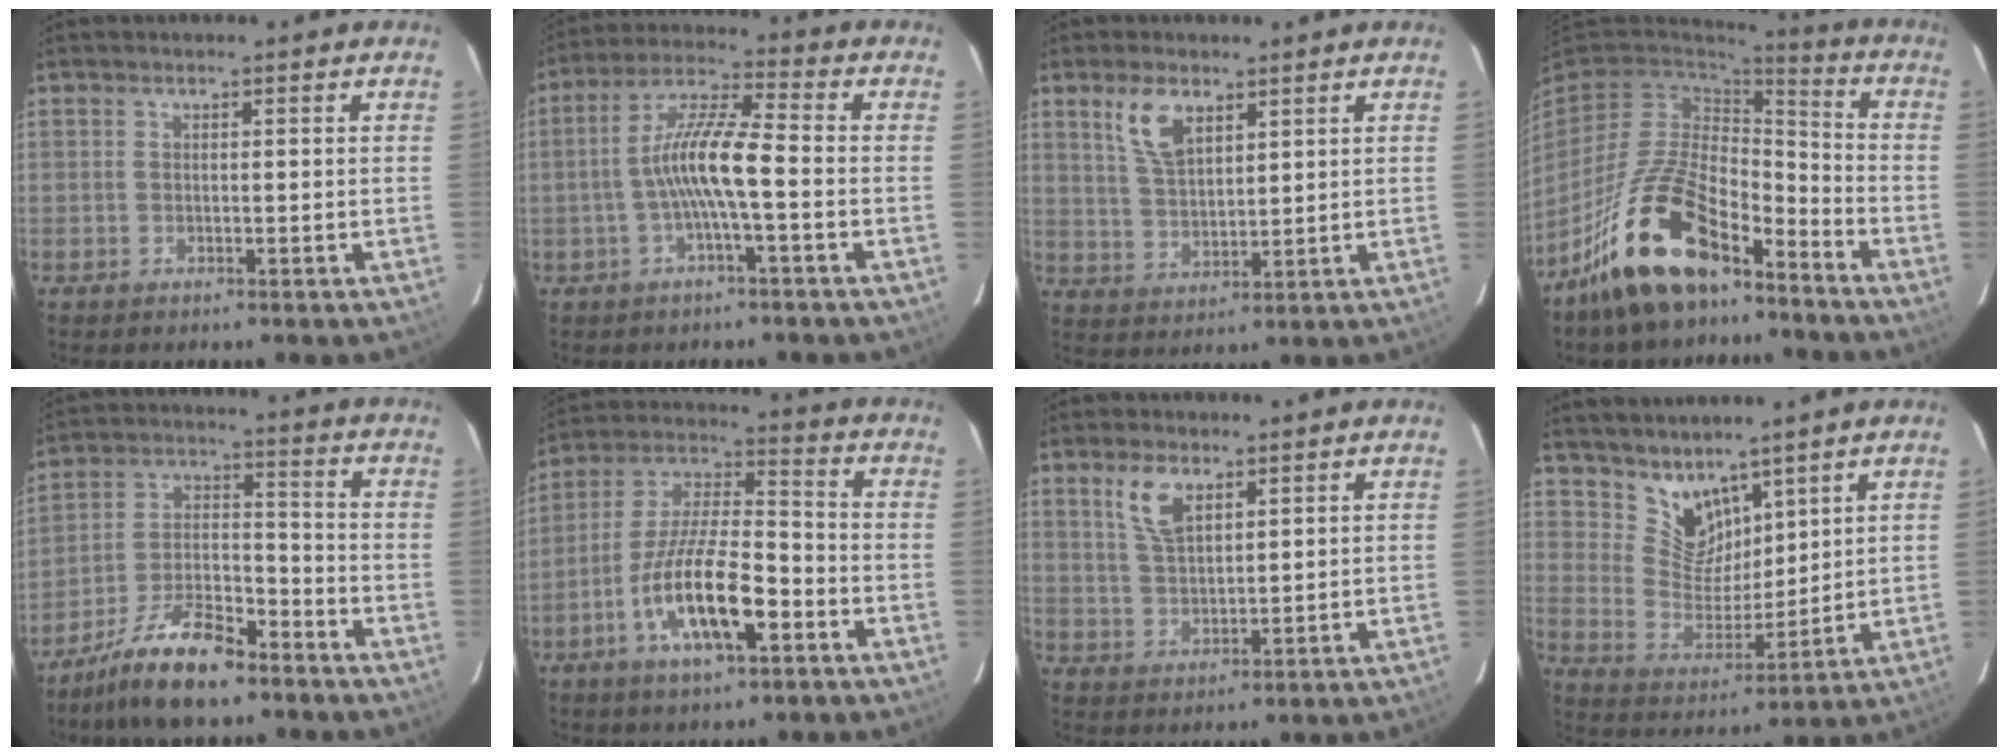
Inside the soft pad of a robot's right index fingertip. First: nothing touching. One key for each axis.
{"total": 9.3, "fx": -2.1, "fy": 1.0, "fz": 9.0, "tx": -0.186, "ty": 0.015, "tz": -0.040}
{"total": 7.3, "fx": 4.2, "fy": 3.4, "fz": 4.9, "tx": -0.094, "ty": 0.006, "tz": 0.087}
{"total": 18.0, "fx": -12.2, "fy": 7.3, "fz": 11.0, "tx": -0.225, "ty": 0.002, "tz": -0.218}
{"total": 13.6, "fx": -10.3, "fy": 4.3, "fz": 7.8, "tx": -0.163, "ty": 0.005, "tz": -0.188}
{"total": 15.3, "fx": -6.5, "fy": 4.7, "fz": 13.1, "tx": -0.261, "ty": -0.005, "tz": -0.119}
{"total": 6.3, "fx": 3.6, "fy": 2.9, "fz": 4.3, "tx": -0.084, "ty": 0.005, "tz": 0.076}
{"total": 8.8, "fx": 7.0, "fy": 4.6, "fz": 2.4, "tx": -0.037, "ty": -0.001, "tz": 0.146}